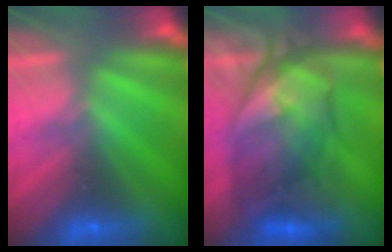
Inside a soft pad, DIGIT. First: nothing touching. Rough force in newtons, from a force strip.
{"total": 11.8}